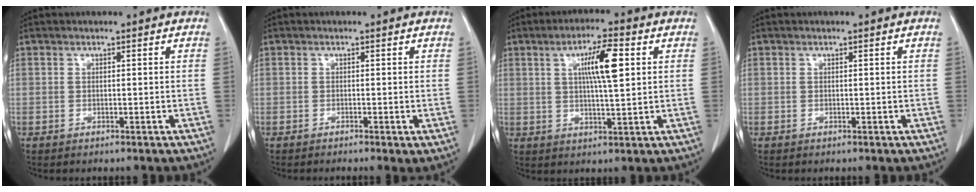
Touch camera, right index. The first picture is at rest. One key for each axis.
{"total": 1.3, "fx": -0.5, "fy": 0.1, "fz": 1.1, "tx": -0.018, "ty": -0.004, "tz": -0.009}
{"total": 7.9, "fx": 2.2, "fy": 0.9, "fz": 7.5, "tx": -0.130, "ty": 0.006, "tz": 0.039}
{"total": 0.0}